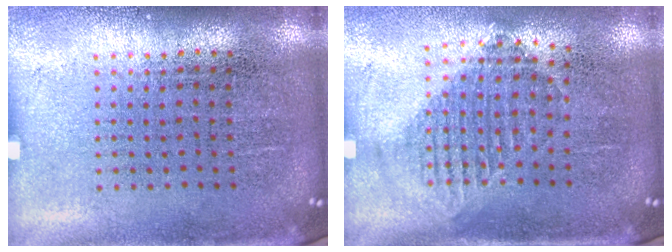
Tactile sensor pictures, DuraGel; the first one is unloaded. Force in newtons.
{"total": 1.2, "press": 1.1, "slide": 0.5}